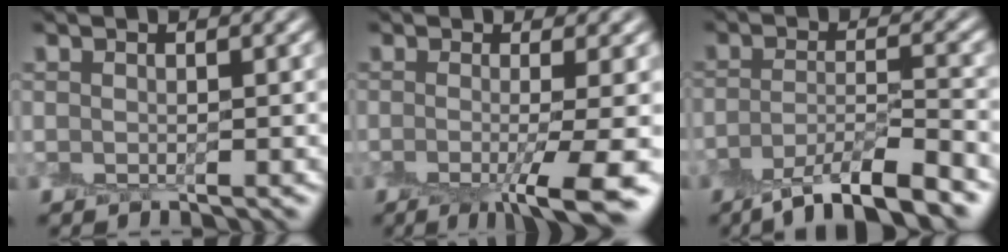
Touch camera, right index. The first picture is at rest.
{"total": 6.9, "force": [-2.0, 1.5, 6.5], "torque": [-0.077, -0.013, -0.032]}
{"total": 6.3, "force": [-4.5, 1.3, 4.1], "torque": [-0.067, -0.001, -0.083]}